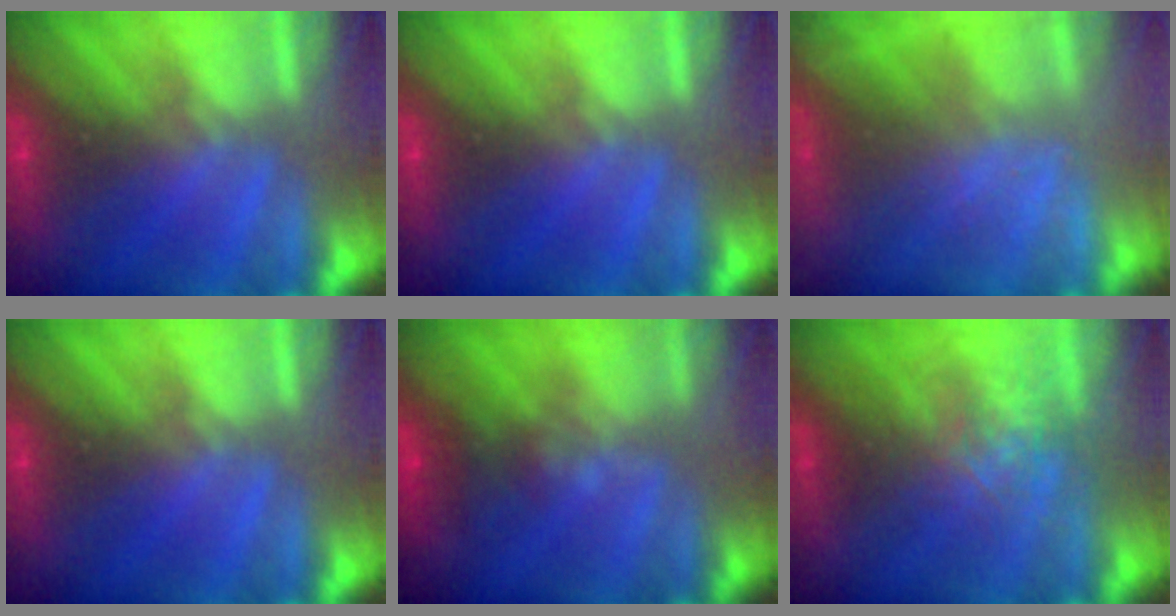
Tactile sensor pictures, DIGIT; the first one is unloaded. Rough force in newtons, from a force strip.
{"total": 0.0}
{"total": 2.6}
{"total": 0.0}
{"total": 4.5}
{"total": 2.5}